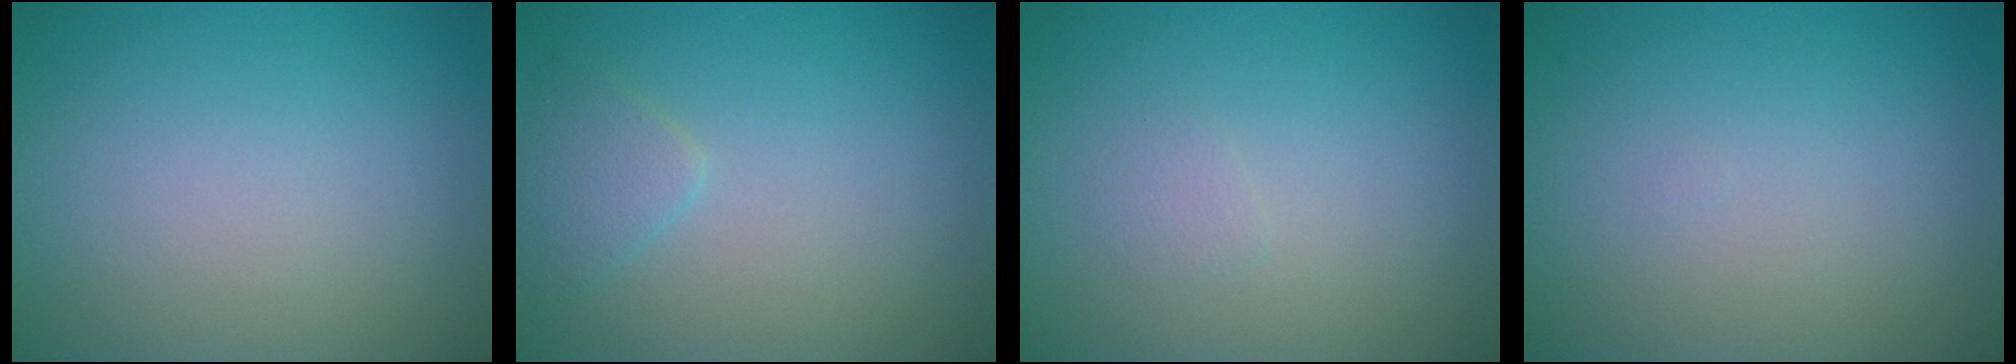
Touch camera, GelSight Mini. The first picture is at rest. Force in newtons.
{"total": 1.7, "press": 1.7, "slide": 0.1}
{"total": 0.7, "press": 0.7, "slide": 0.0}
{"total": 0.0}